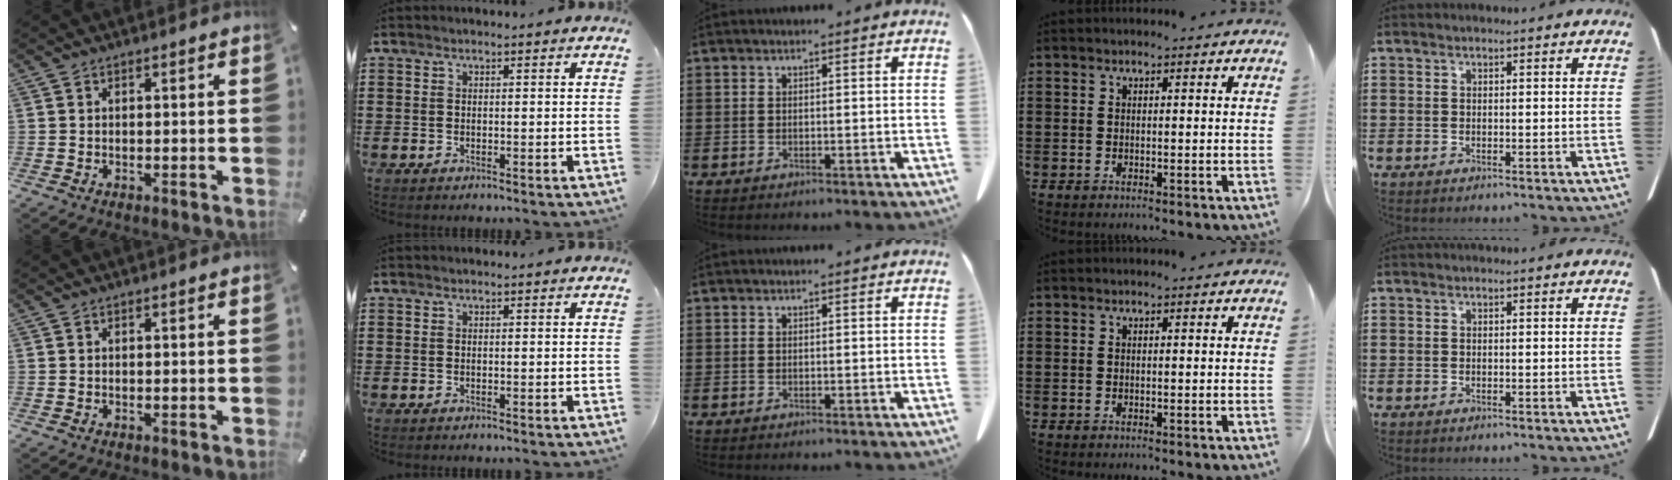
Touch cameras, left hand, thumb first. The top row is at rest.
{}